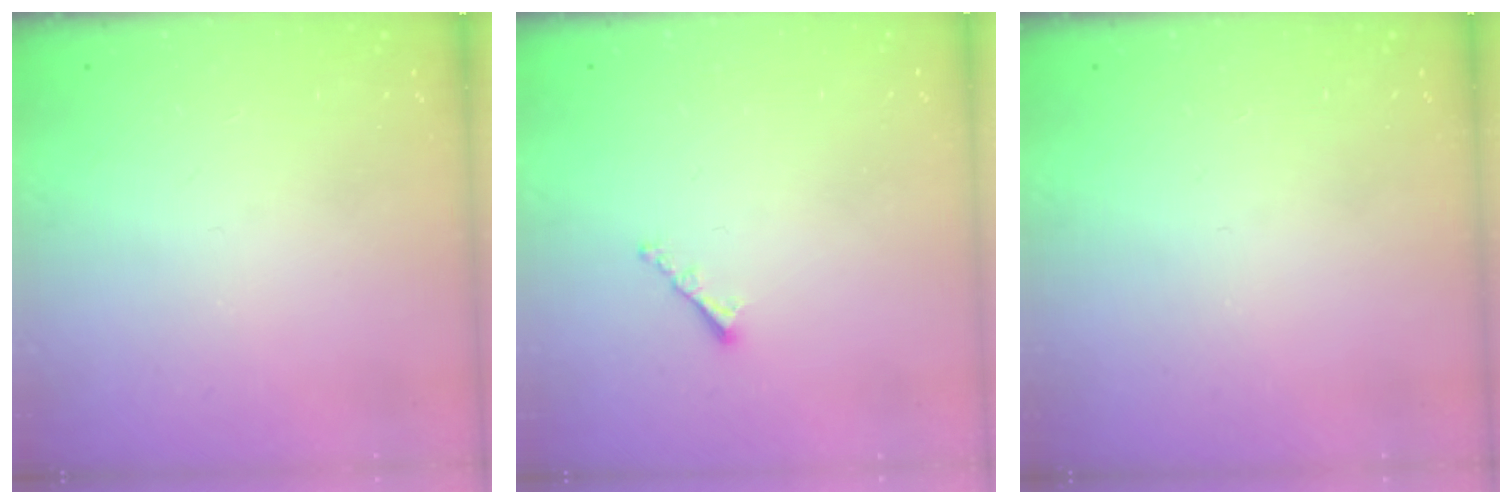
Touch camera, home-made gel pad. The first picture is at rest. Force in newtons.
{"total": 1.2, "press": 1.1, "slide": 0.5}
{"total": 0.0}